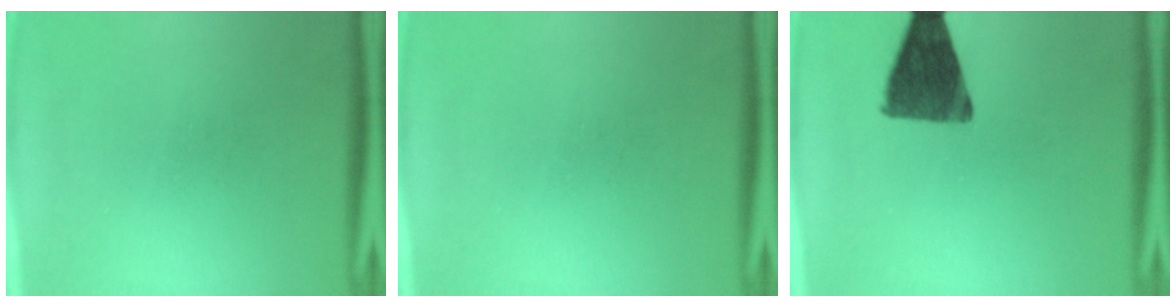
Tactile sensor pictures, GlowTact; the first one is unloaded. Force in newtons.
{"total": 0.0}
{"total": 12.3}